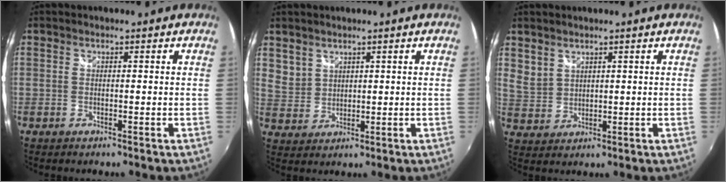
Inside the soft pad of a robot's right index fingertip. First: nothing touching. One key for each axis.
{"total": 4.2, "fx": 2.9, "fy": 3.0, "fz": 0.4, "tx": 0.003, "ty": 0.009, "tz": 0.067}
{"total": 3.8, "fx": 2.8, "fy": 2.4, "fz": 0.8, "tx": -0.012, "ty": 0.005, "tz": 0.066}